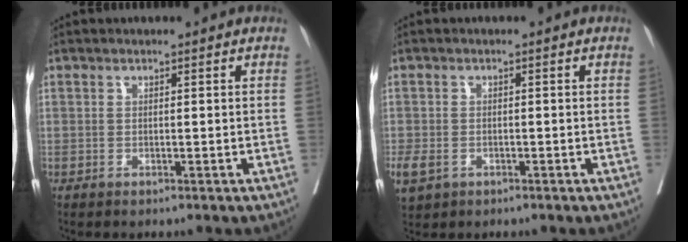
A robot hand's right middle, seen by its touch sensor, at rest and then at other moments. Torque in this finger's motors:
{"motor_torque": [1.03, -1.10, 0.34, 0.09]}